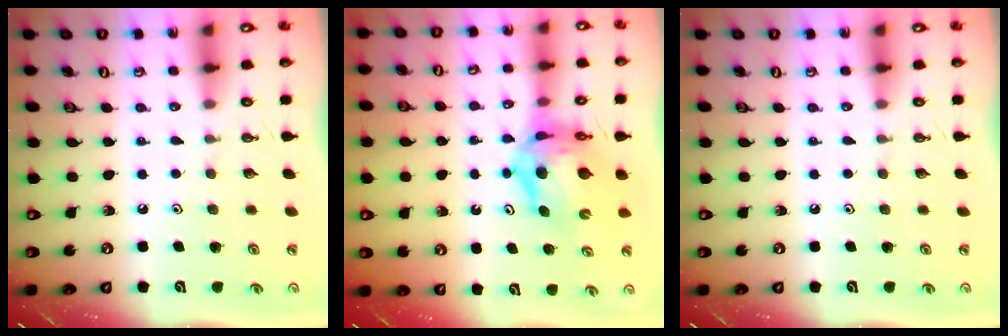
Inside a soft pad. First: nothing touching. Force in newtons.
{"total": 10.3, "press": 10.2, "slide": 1.2}
{"total": 0.0}